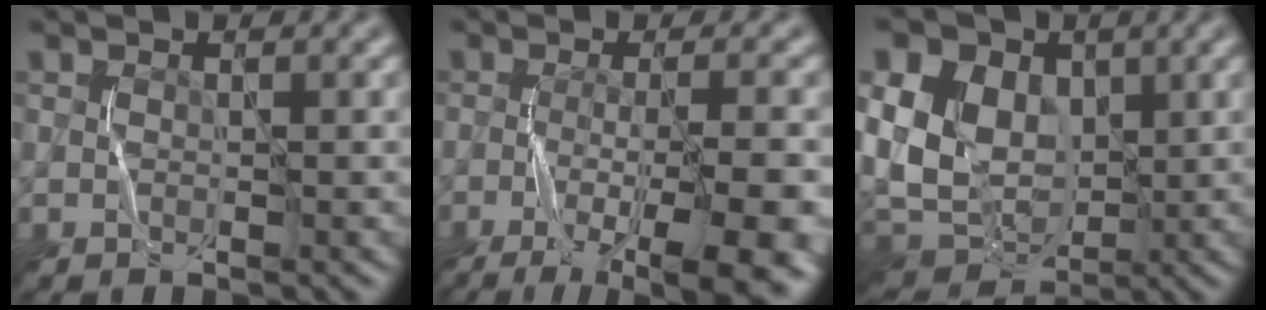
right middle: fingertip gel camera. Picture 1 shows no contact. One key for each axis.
{"total": 9.8, "fx": -3.7, "fy": 2.4, "fz": 8.7, "tx": -0.108, "ty": -0.014, "tz": -0.044}
{"total": 14.0, "fx": 2.7, "fy": 10.9, "fz": 8.4, "tx": -0.185, "ty": 0.025, "tz": 0.034}